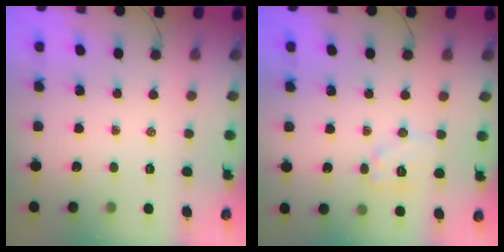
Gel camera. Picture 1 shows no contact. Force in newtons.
{"total": 8.7, "press": 8.6, "slide": 0.3}